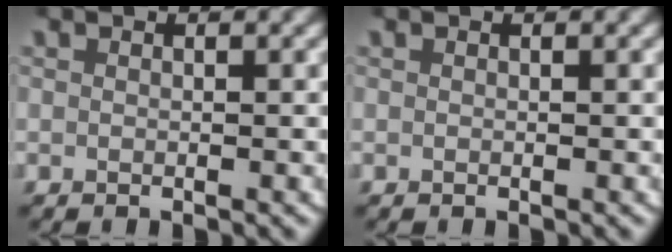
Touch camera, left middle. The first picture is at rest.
{"total": 0.0}